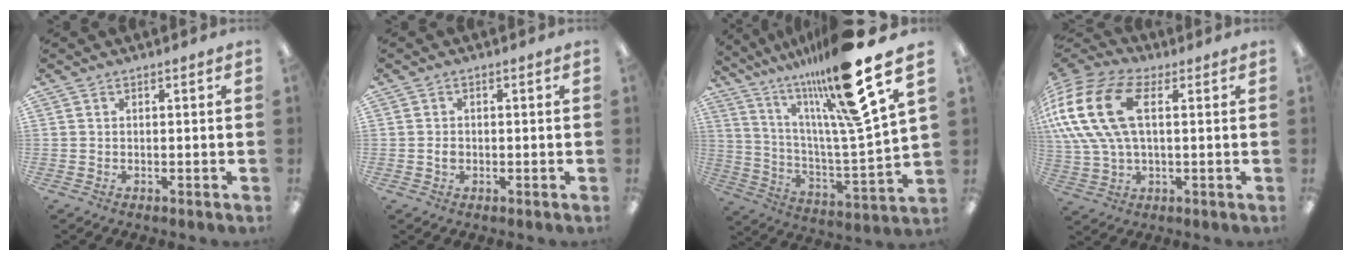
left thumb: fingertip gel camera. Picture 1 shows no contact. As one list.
[{"total": 1.4, "force": [-0.3, 1.1, 0.9], "torque": [-0.018, 0.002, -0.005]}, {"total": 23.3, "force": [16.7, 2.8, 15.9], "torque": [-0.265, -0.098, 0.258]}, {"total": 19.7, "force": [4.8, 11.2, 15.5], "torque": [-0.341, 0.000, 0.080]}]